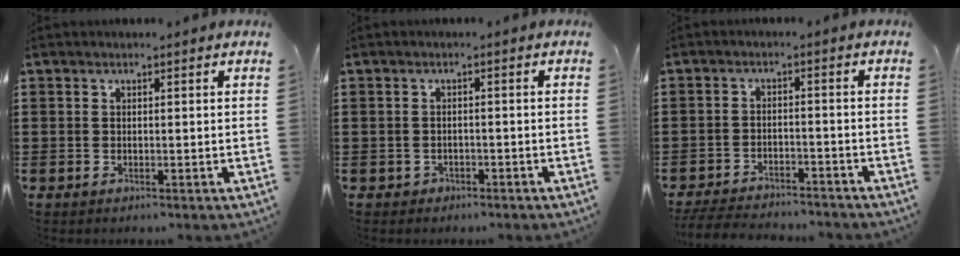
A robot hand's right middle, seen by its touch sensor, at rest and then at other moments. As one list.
[{"total": 1.0, "force": [-0.8, 0.6, 0.1], "torque": [-0.006, 0.002, -0.018]}, {"total": 4.5, "force": [-4.4, 0.6, 0.7], "torque": [-0.017, 0.004, -0.091]}]